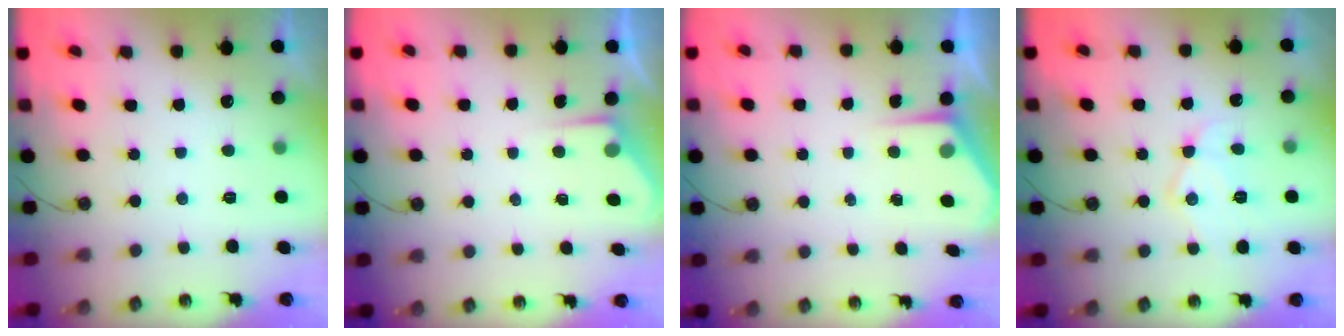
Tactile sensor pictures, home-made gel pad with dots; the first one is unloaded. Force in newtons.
{"total": 2.8, "press": 2.8, "slide": 0.4}
{"total": 3.5, "press": 3.5, "slide": 0.5}
{"total": 11.6, "press": 11.6, "slide": 0.6}